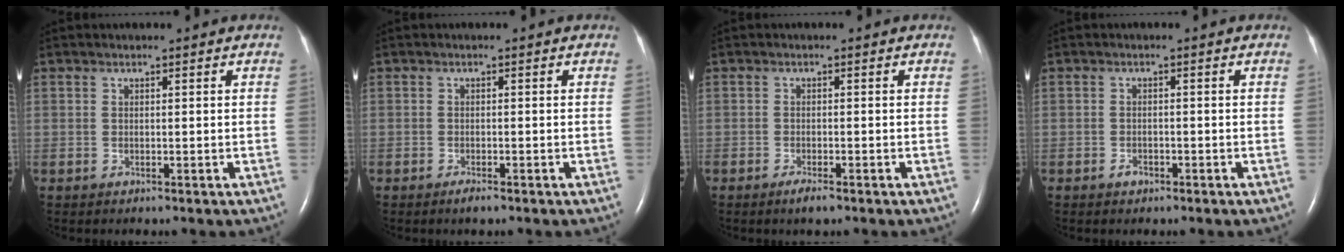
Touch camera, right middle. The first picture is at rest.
{"total": 1.3, "force": [-1.0, 0.2, 0.8], "torque": [-0.022, -0.003, -0.016]}
{"total": 2.1, "force": [-1.5, 0.4, 1.4], "torque": [-0.033, -0.004, -0.025]}
{"total": 1.2, "force": [-0.8, 0.7, 0.5], "torque": [-0.012, 0.002, -0.011]}